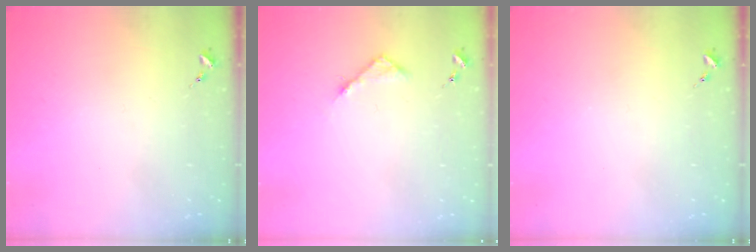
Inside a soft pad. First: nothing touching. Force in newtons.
{"total": 4.6, "press": 4.6, "slide": 0.5}
{"total": 0.0}